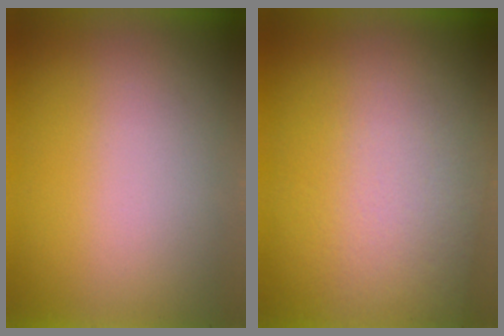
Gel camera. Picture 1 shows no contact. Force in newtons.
{"total": 2.9}